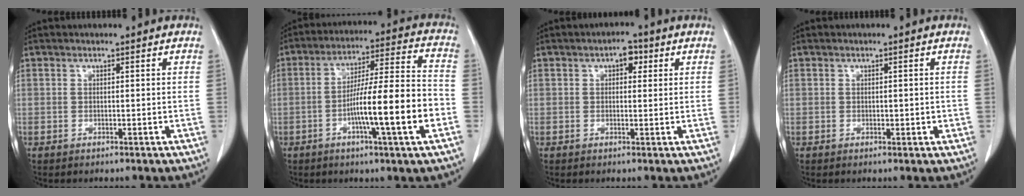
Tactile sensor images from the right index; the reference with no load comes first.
{"total": 14.9, "force": [-4.4, 0.1, 14.2], "torque": [-0.233, 0.008, -0.070]}
{"total": 2.8, "force": [1.1, 1.5, 2.1], "torque": [-0.030, 0.014, 0.013]}
{"total": 1.3, "force": [-0.1, 0.7, 1.0], "torque": [-0.009, 0.001, 0.003]}